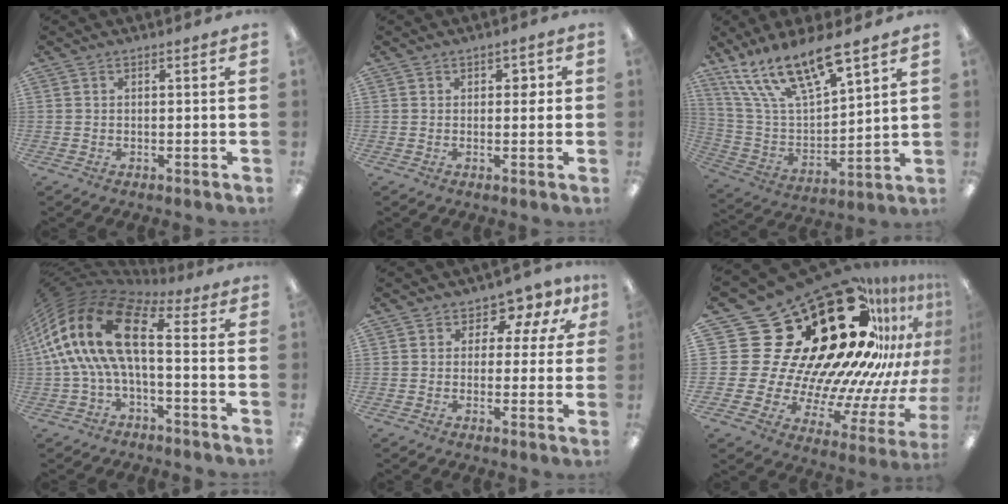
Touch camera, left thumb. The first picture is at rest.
{"total": 2.8, "force": [0.6, 1.7, 2.2], "torque": [-0.027, 0.003, 0.006]}
{"total": 17.6, "force": [13.1, 5.3, 10.5], "torque": [-0.217, -0.076, 0.230]}
{"total": 18.8, "force": [2.1, 8.7, 16.6], "torque": [-0.353, -0.006, 0.035]}
{"total": 5.7, "force": [2.6, 4.3, 2.5], "torque": [-0.040, -0.015, 0.043]}
{"total": 42.7, "force": [20.6, 23.8, 28.8], "torque": [-0.391, -0.249, 0.459]}